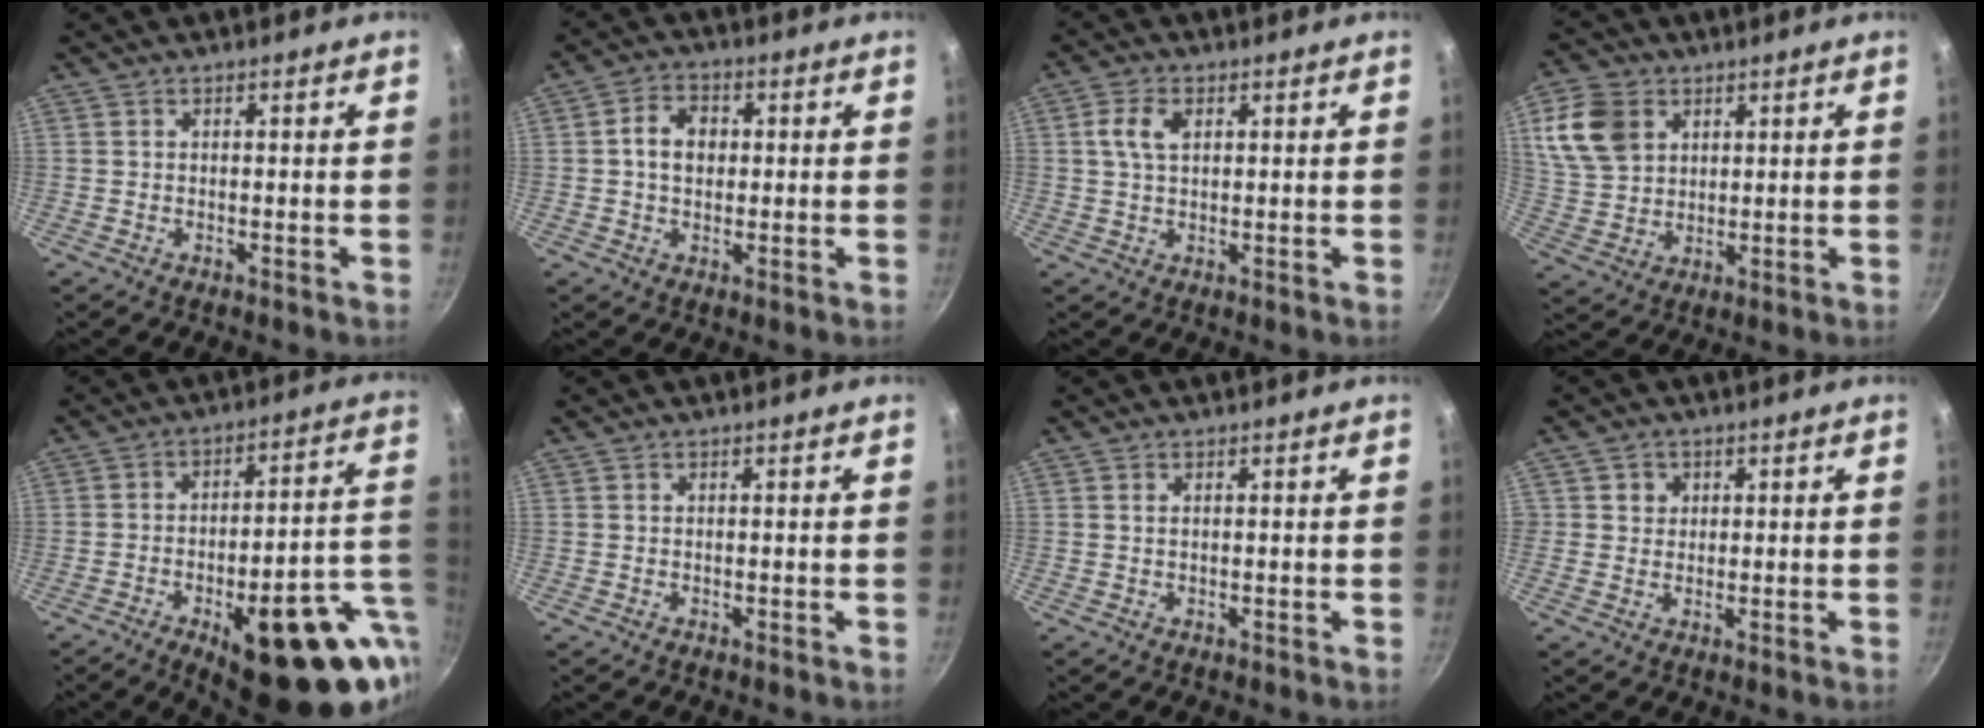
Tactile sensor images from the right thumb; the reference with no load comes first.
{"total": 6.1, "force": [0.5, 4.5, 4.0], "torque": [-0.050, 0.010, 0.001]}
{"total": 5.2, "force": [1.4, 3.0, 3.9], "torque": [-0.070, 0.005, 0.024]}
{"total": 11.2, "force": [4.2, 8.4, 6.1], "torque": [-0.102, -0.001, 0.088]}
{"total": 25.5, "force": [-8.2, 9.8, 22.1], "torque": [-0.246, 0.018, -0.100]}
{"total": 0.0}
{"total": 0.7, "force": [0.2, 0.3, 0.6], "torque": [-0.010, 0.000, 0.004]}
{"total": 2.8, "force": [0.8, 2.6, 0.5], "torque": [0.011, 0.002, 0.008]}